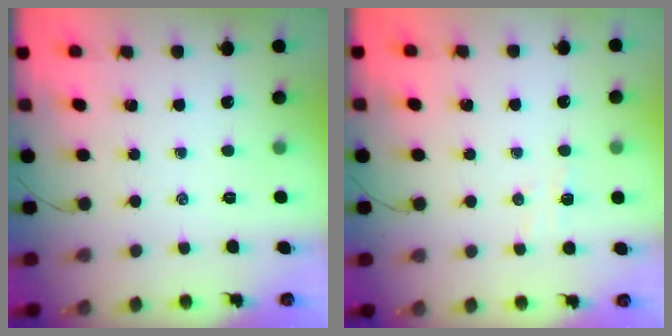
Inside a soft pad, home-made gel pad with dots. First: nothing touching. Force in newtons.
{"total": 4.5, "press": 4.4, "slide": 1.0}